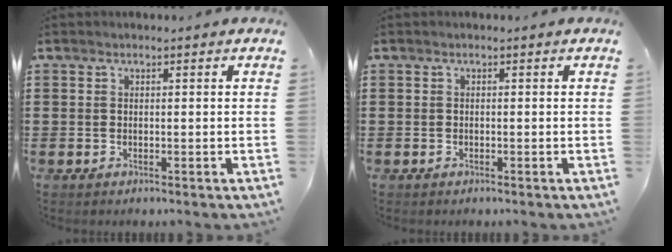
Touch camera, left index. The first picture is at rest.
{"total": 0.0}